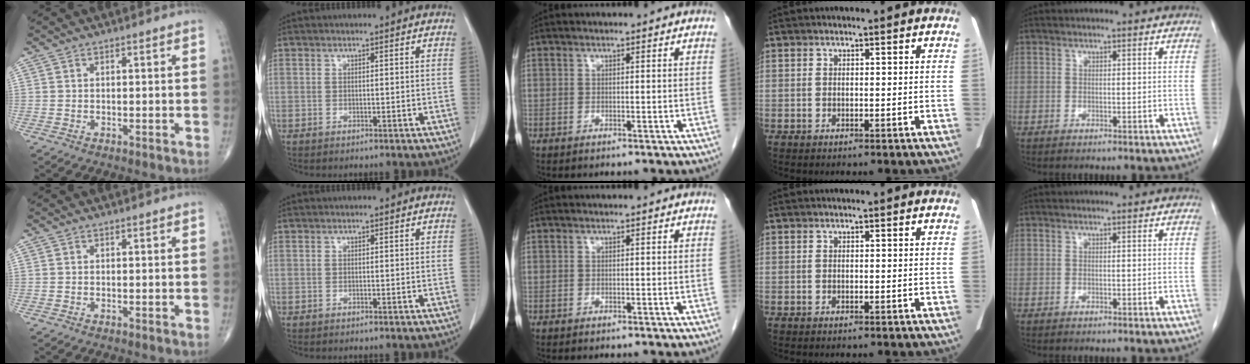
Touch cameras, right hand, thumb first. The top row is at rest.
{}